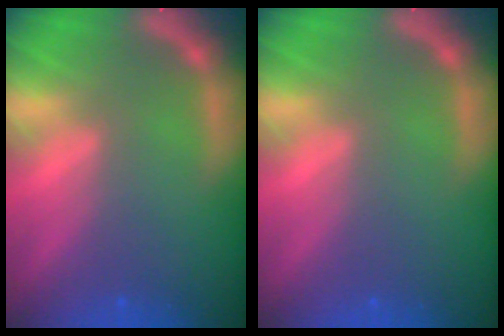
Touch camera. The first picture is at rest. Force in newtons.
{"total": 0.0}